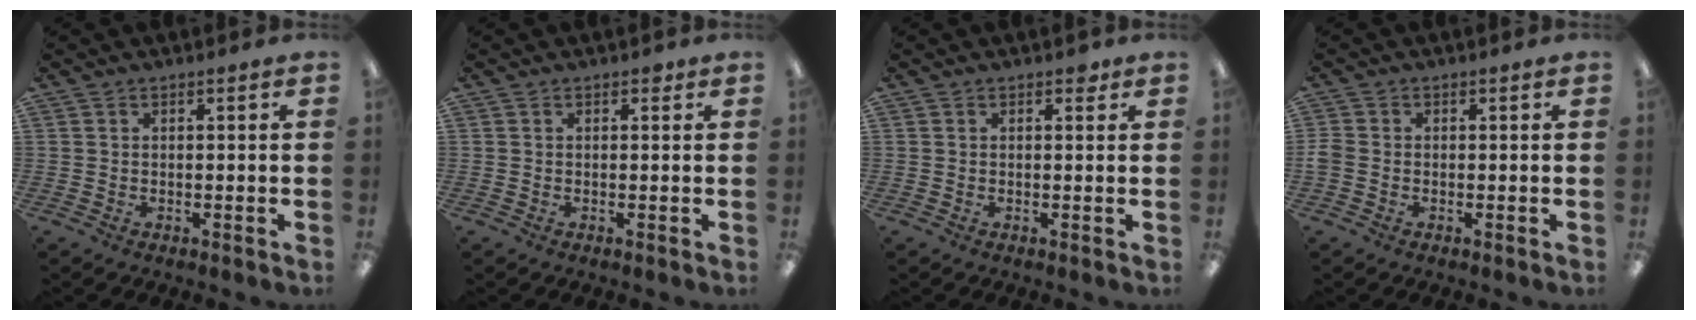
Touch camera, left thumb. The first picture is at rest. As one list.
[{"total": 1.0, "force": [0.5, 0.6, 0.5], "torque": [-0.003, 0.000, 0.008]}, {"total": 1.5, "force": [0.9, 0.9, 0.8], "torque": [-0.002, -0.003, 0.012]}, {"total": 2.2, "force": [-0.7, 1.7, 1.1], "torque": [-0.025, 0.002, -0.013]}]